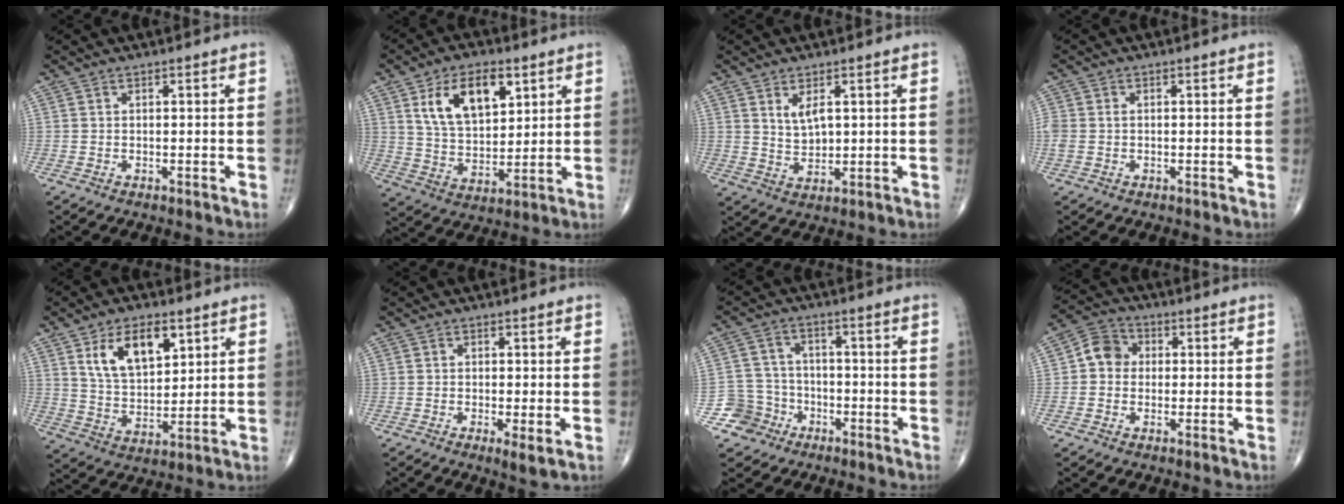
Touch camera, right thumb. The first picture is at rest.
{"total": 13.5, "force": [5.9, 7.5, 9.6], "torque": [-0.141, -0.022, 0.116]}
{"total": 4.1, "force": [1.8, 2.0, 3.1], "torque": [-0.050, -0.018, 0.040]}
{"total": 2.1, "force": [0.0, 1.5, 1.4], "torque": [-0.045, 0.007, 0.001]}
{"total": 12.0, "force": [5.6, 6.4, 8.4], "torque": [-0.123, -0.026, 0.110]}
{"total": 2.7, "force": [-0.4, 0.5, 2.6], "torque": [-0.050, -0.012, -0.011]}
{"total": 6.3, "force": [-3.4, 5.2, -0.4], "torque": [0.047, 0.033, -0.067]}
{"total": 5.9, "force": [0.2, 5.2, 2.8], "torque": [-0.031, 0.016, -0.009]}